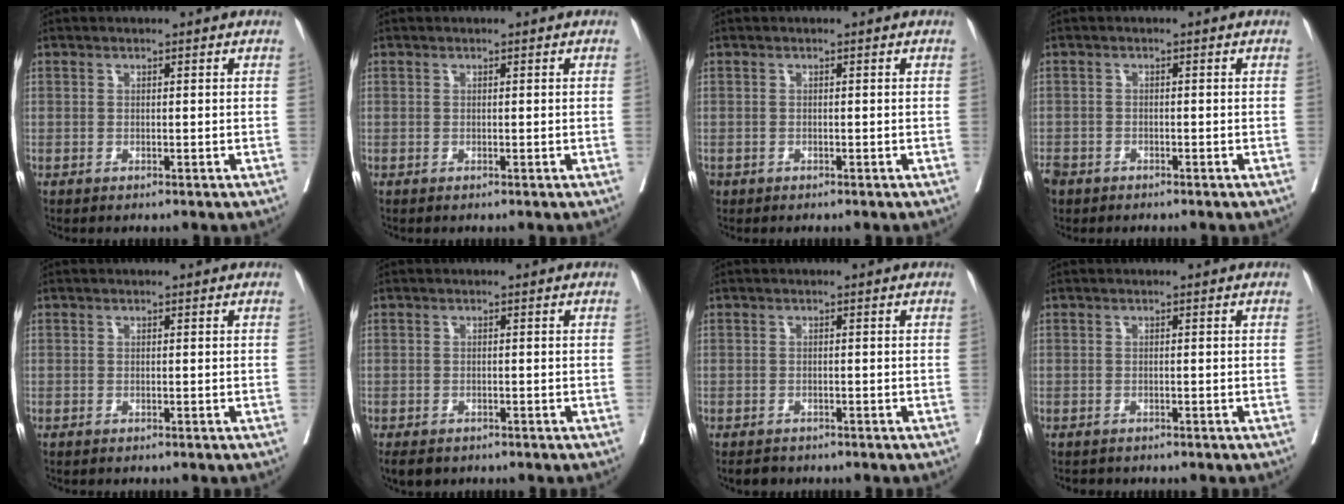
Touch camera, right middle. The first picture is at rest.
{"total": 0.0}
{"total": 0.7, "force": [-0.4, 0.5, 0.1], "torque": [-0.008, 0.002, -0.007]}
{"total": 3.9, "force": [-2.9, 2.6, 0.9], "torque": [-0.022, 0.000, -0.054]}
{"total": 0.0}
{"total": 3.6, "force": [-2.7, 1.8, 1.4], "torque": [-0.019, -0.006, -0.039]}
{"total": 2.0, "force": [-1.7, 1.0, 0.3], "torque": [-0.009, -0.002, -0.027]}
{"total": 1.4, "force": [-1.3, 0.6, 0.1], "torque": [-0.008, -0.003, -0.022]}